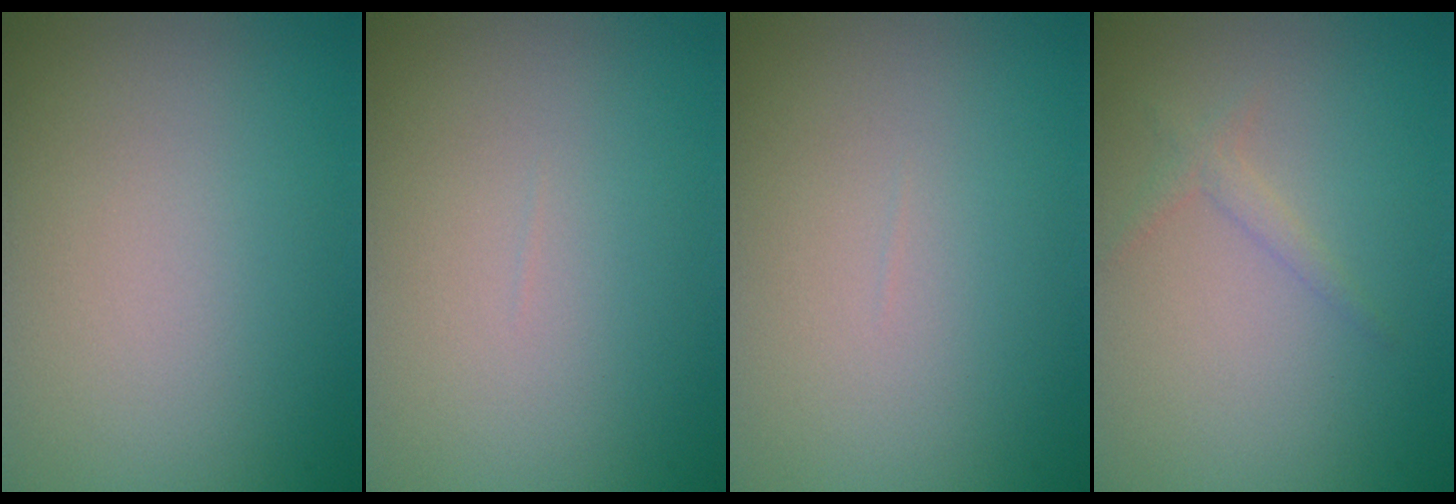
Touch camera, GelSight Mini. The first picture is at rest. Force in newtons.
{"total": 0.0}
{"total": 0.0}
{"total": 1.1, "press": 1.1, "slide": 0.1}